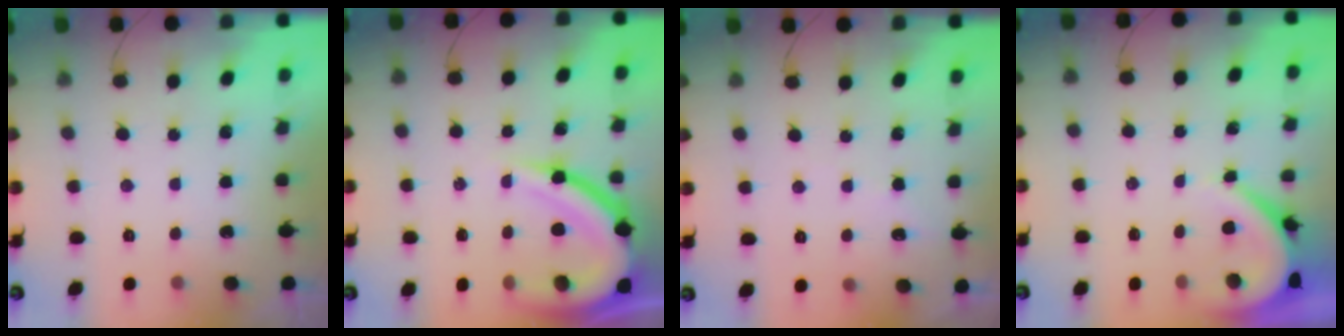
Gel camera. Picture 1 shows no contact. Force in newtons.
{"total": 15.9, "press": 15.8, "slide": 1.5}
{"total": 2.7, "press": 2.6, "slide": 0.5}
{"total": 4.3, "press": 4.3, "slide": 0.1}